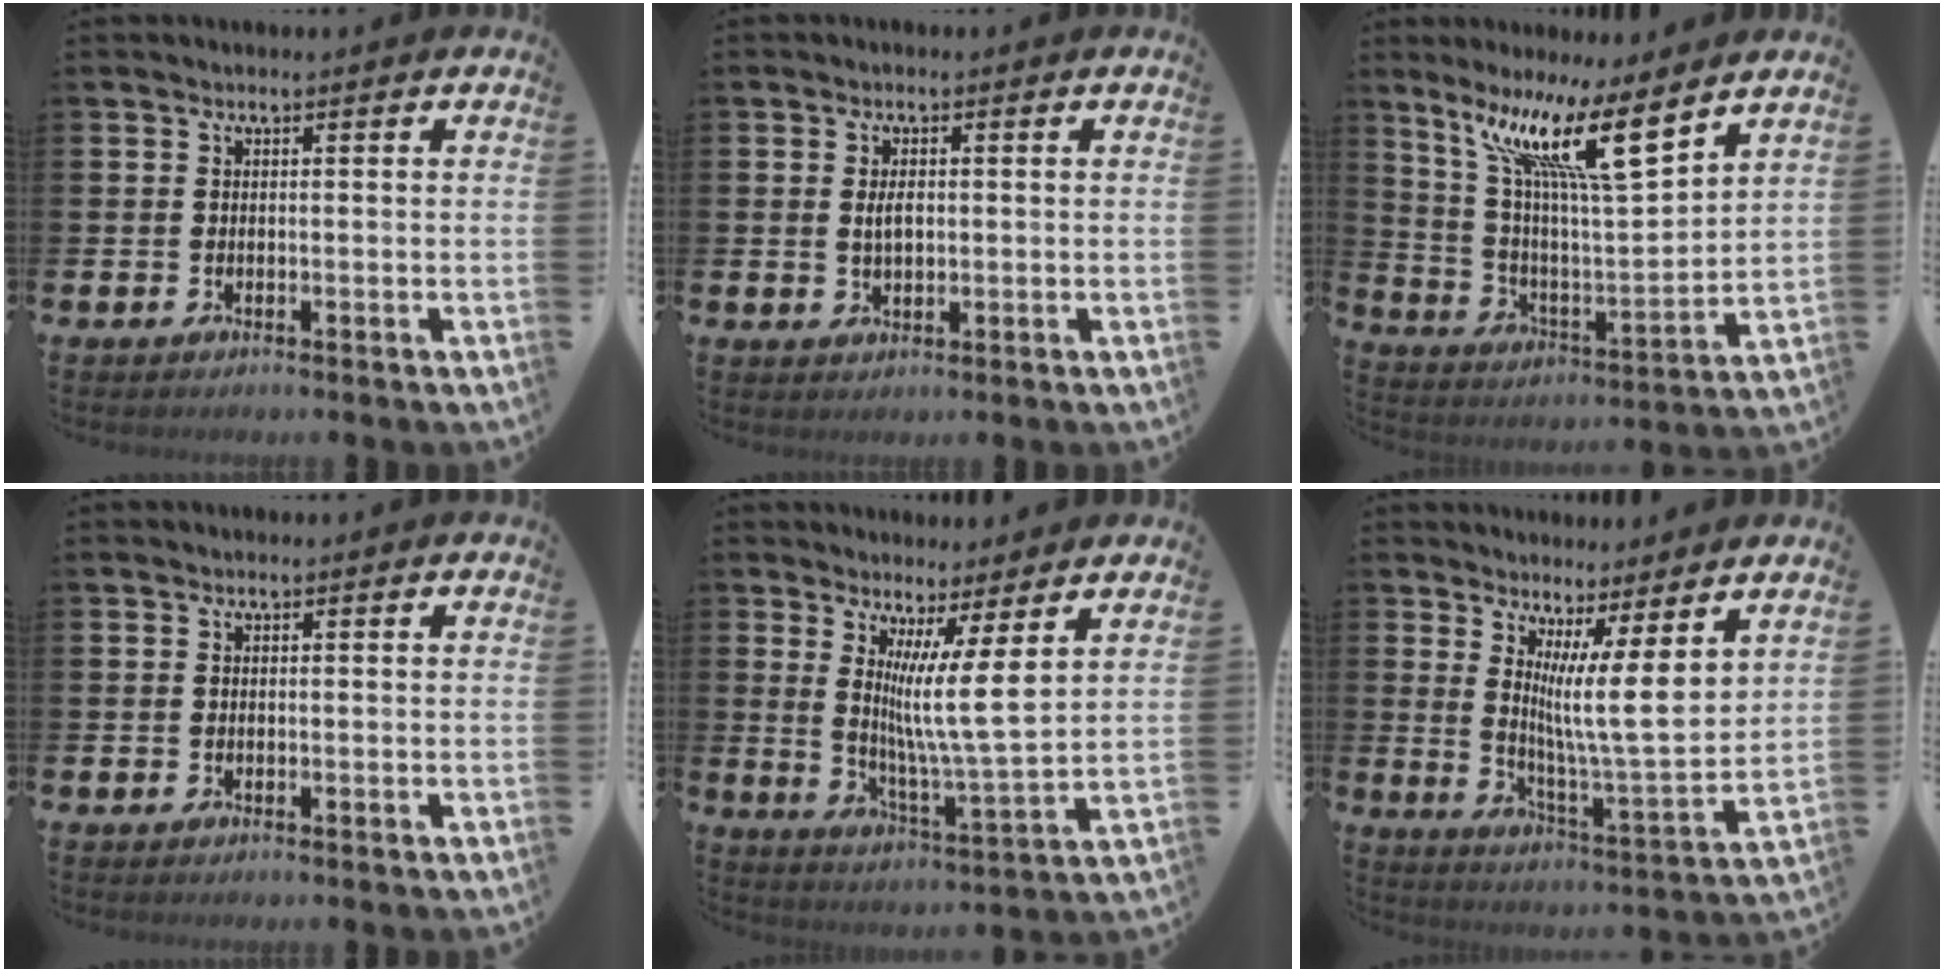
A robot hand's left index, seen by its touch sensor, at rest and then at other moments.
{"total": 2.3, "force": [0.4, 1.2, 1.9], "torque": [-0.031, 0.004, 0.003]}
{"total": 14.0, "force": [9.0, 2.7, 10.4], "torque": [-0.216, -0.033, 0.148]}
{"total": 0.0}
{"total": 8.4, "force": [4.9, -0.4, 6.9], "torque": [-0.122, -0.054, 0.077]}
{"total": 8.6, "force": [5.0, 0.1, 6.9], "torque": [-0.123, -0.056, 0.081]}